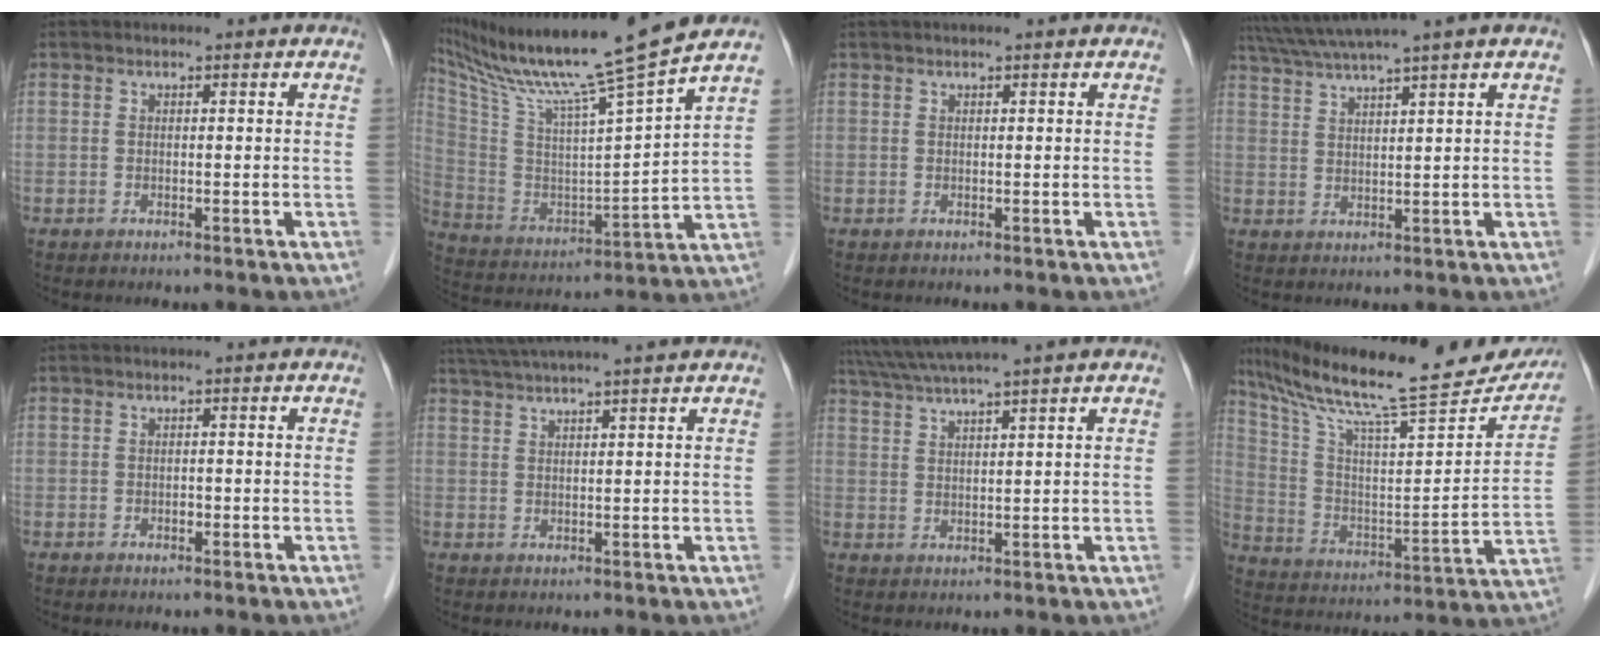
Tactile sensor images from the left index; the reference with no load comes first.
{"total": 20.7, "force": [17.2, -2.0, 11.3], "torque": [-0.207, -0.029, 0.291]}
{"total": 0.9, "force": [0.7, -0.2, 0.6], "torque": [-0.011, 0.012, 0.018]}
{"total": 8.1, "force": [6.7, -1.8, 4.3], "torque": [-0.076, 0.023, 0.112]}
{"total": 0.5, "force": [-0.2, 0.3, 0.3], "torque": [-0.005, 0.002, -0.005]}
{"total": 11.2, "force": [9.7, -0.9, 5.5], "torque": [-0.094, 0.034, 0.139]}
{"total": 8.1, "force": [6.9, -1.8, 3.9], "torque": [-0.069, 0.023, 0.114]}
{"total": 28.4, "force": [24.2, 3.9, 14.4], "torque": [-0.244, -0.026, 0.346]}